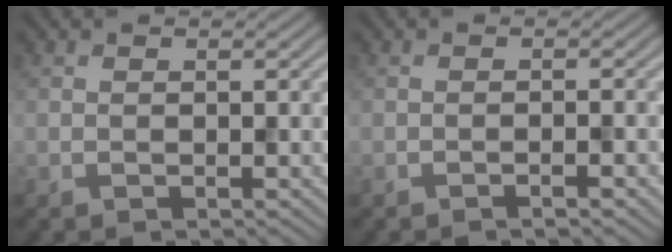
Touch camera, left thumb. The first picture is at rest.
{"total": 1.2, "force": [-0.8, 0.0, 0.8], "torque": [-0.012, 0.004, -0.017]}